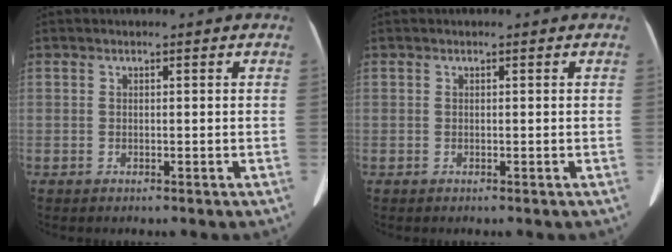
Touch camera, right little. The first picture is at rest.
{"total": 0.0}